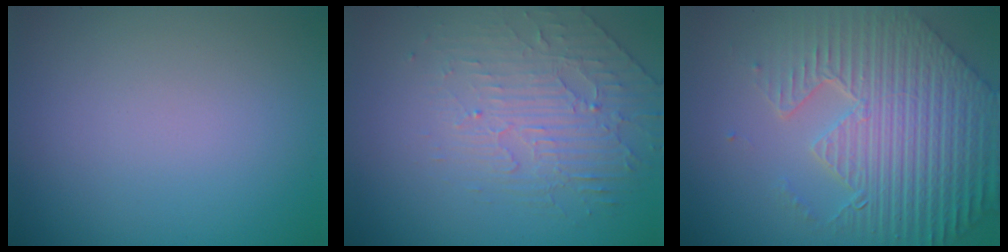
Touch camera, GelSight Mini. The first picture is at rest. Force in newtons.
{"total": 2.5, "press": 1.8, "slide": 1.6}
{"total": 8.8, "press": 6.3, "slide": 6.1}